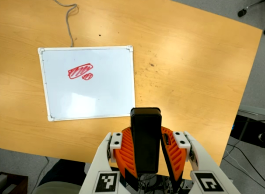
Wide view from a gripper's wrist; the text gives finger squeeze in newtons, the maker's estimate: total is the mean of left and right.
{"total": 9.1, "left": 7.4, "right": 10.8}